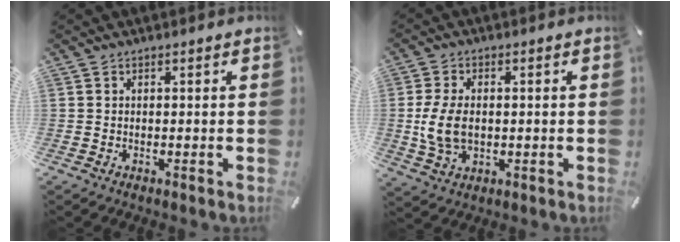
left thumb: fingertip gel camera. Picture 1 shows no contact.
{"total": 9.0, "force": [-0.3, 5.9, 6.8], "torque": [-0.159, 0.001, -0.006]}